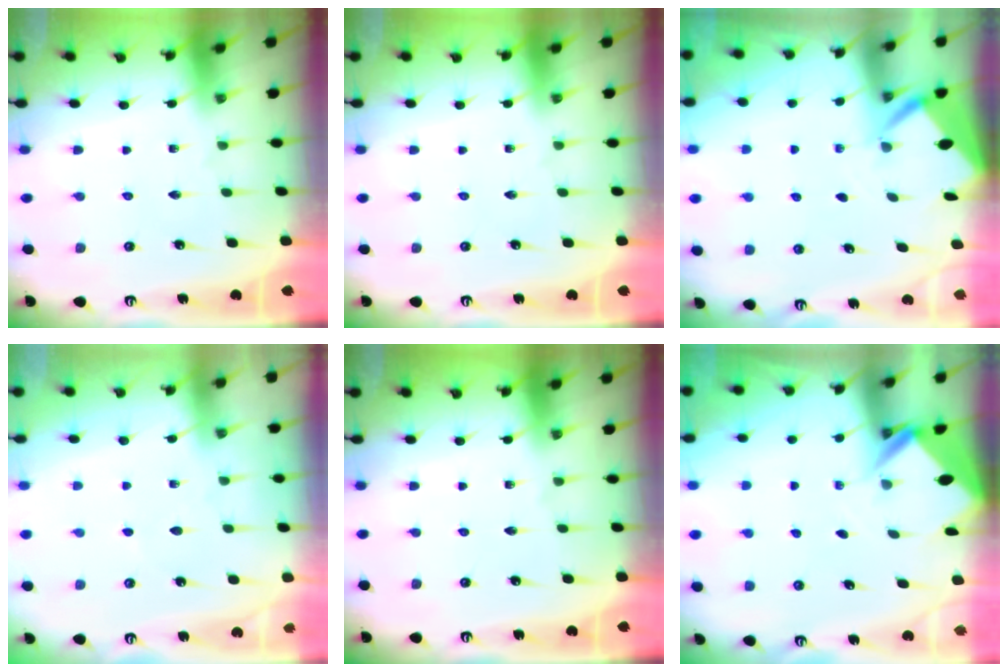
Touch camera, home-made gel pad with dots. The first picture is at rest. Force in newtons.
{"total": 0.0}
{"total": 2.5, "press": 2.5, "slide": 0.3}
{"total": 3.0, "press": 2.9, "slide": 0.4}
{"total": 0.0}
{"total": 2.6, "press": 2.6, "slide": 0.1}